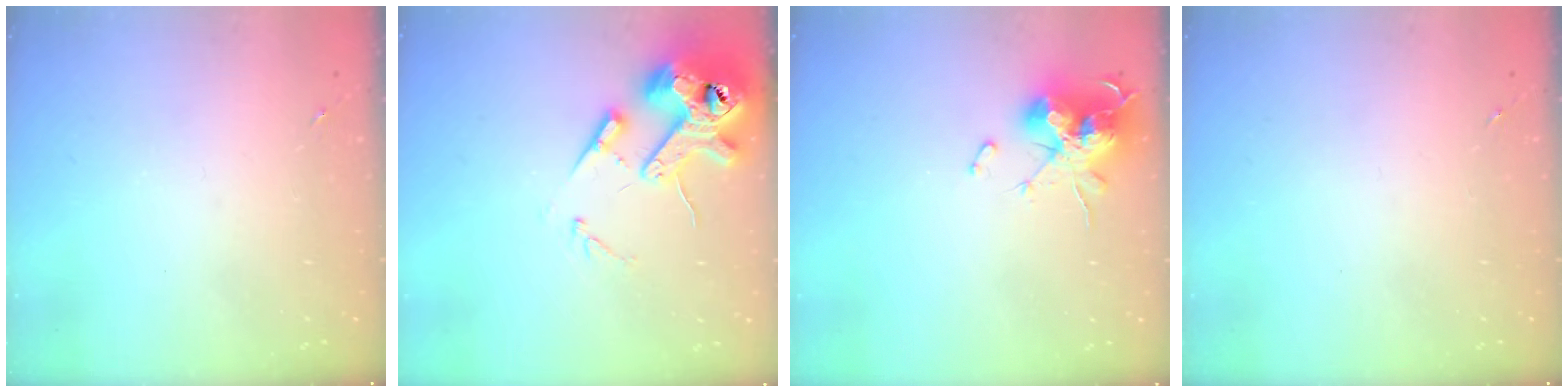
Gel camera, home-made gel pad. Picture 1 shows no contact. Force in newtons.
{"total": 16.0, "press": 15.8, "slide": 2.5}
{"total": 15.7, "press": 15.7, "slide": 0.1}
{"total": 0.0}